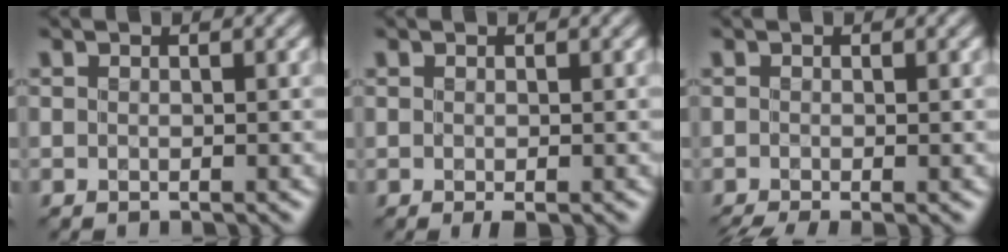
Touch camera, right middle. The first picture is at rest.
{"total": 0.9, "force": [-0.3, 0.3, 0.8], "torque": [-0.016, -0.005, -0.005]}
{"total": 2.1, "force": [-1.3, 0.4, 1.6], "torque": [-0.028, -0.013, -0.028]}